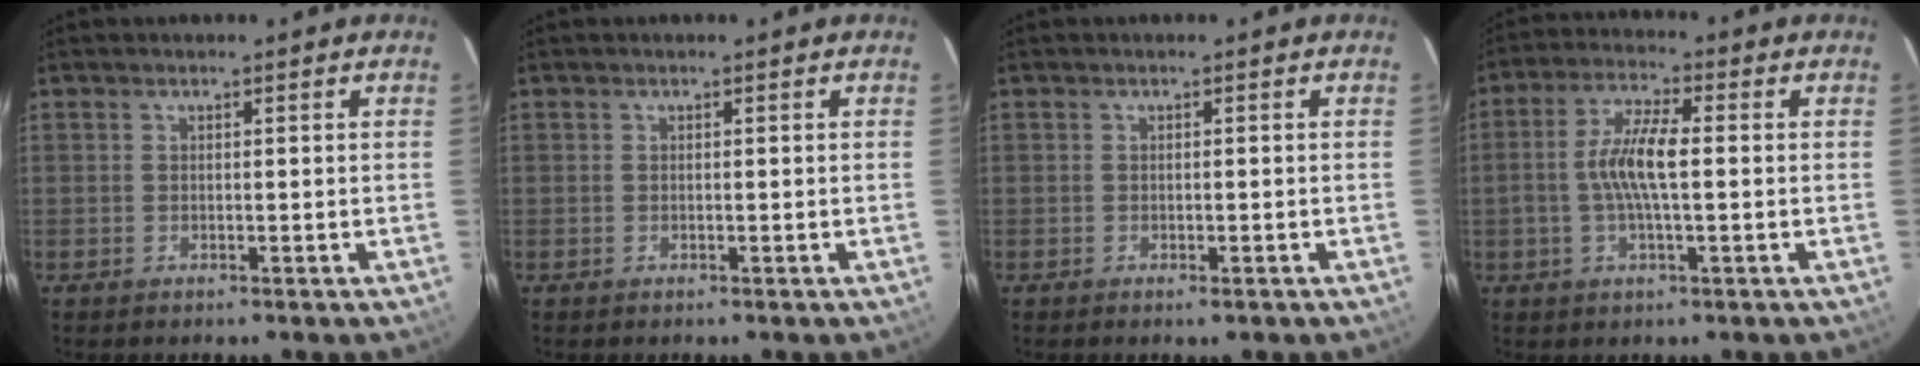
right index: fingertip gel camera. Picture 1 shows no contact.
{"total": 0.0}
{"total": 1.2, "force": [-0.8, 0.4, 0.8], "torque": [-0.014, 0.000, -0.011]}
{"total": 8.0, "force": [-0.4, 1.9, 7.8], "torque": [-0.155, 0.008, -0.009]}